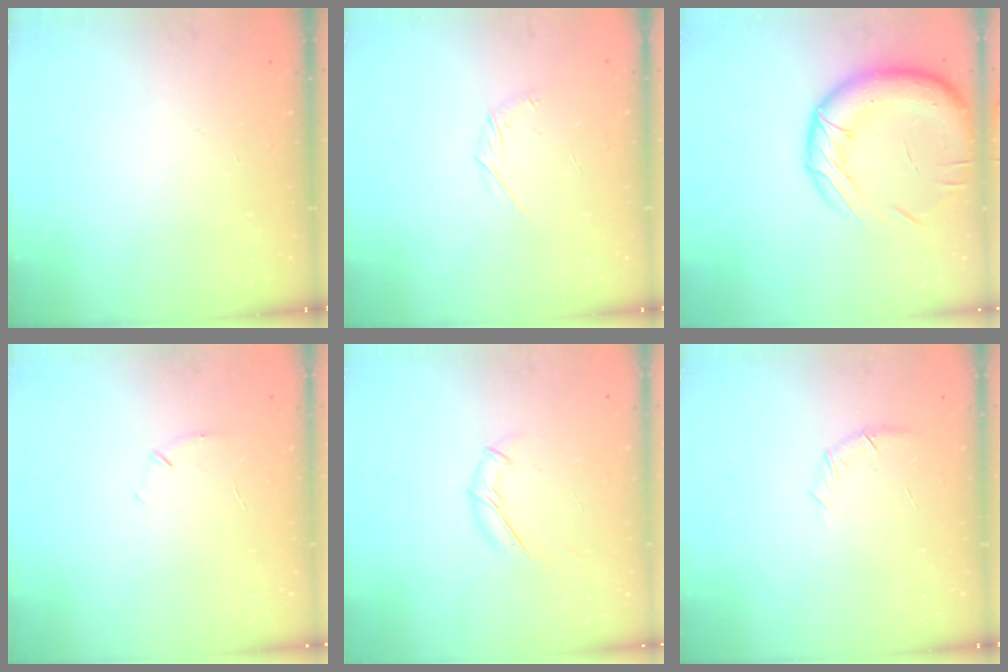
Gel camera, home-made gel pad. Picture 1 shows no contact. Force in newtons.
{"total": 4.3, "press": 4.1, "slide": 1.1}
{"total": 20.3, "press": 19.9, "slide": 4.2}
{"total": 4.3, "press": 4.2, "slide": 1.1}
{"total": 7.7, "press": 7.6, "slide": 0.8}
{"total": 6.3, "press": 6.1, "slide": 1.5}